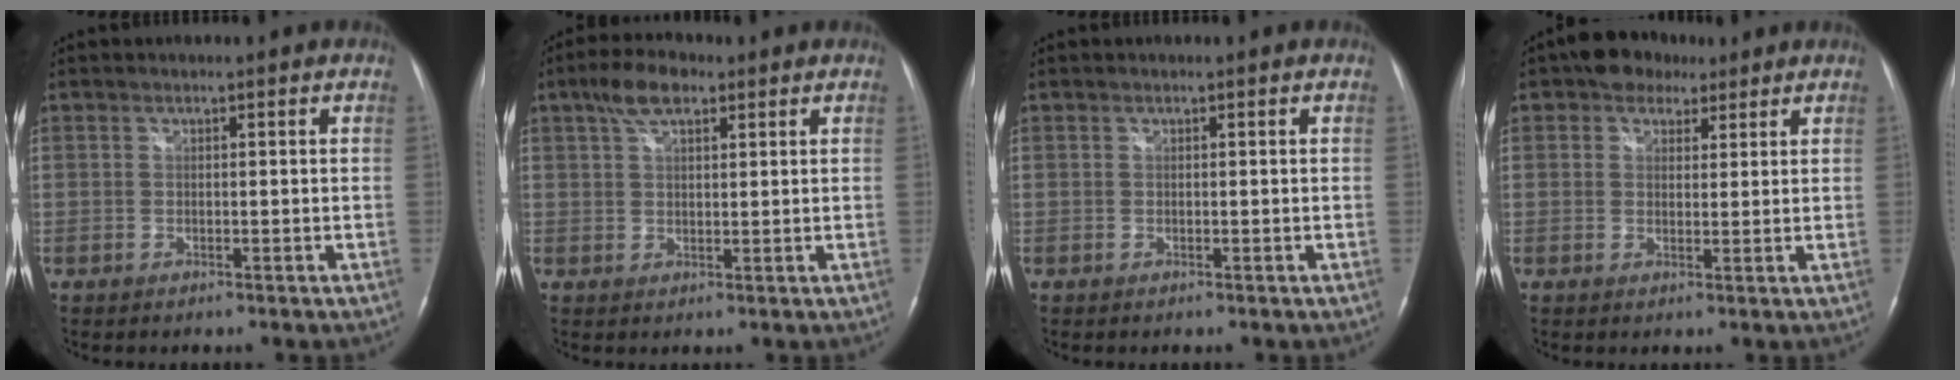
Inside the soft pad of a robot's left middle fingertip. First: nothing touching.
{"total": 5.5, "force": [3.2, 2.4, 3.8], "torque": [-0.077, 0.018, 0.059]}
{"total": 0.0}
{"total": 5.3, "force": [3.5, 3.4, 2.1], "torque": [-0.033, 0.019, 0.057]}